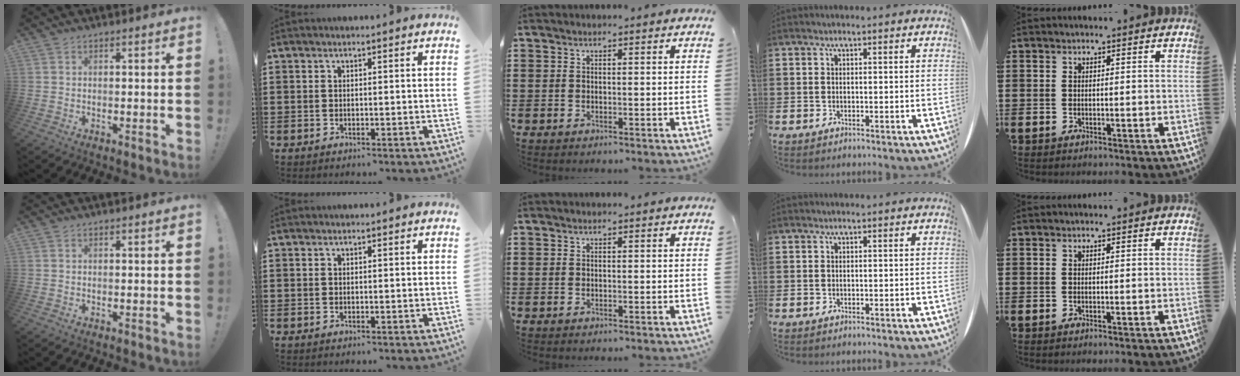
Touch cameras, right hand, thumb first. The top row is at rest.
{}